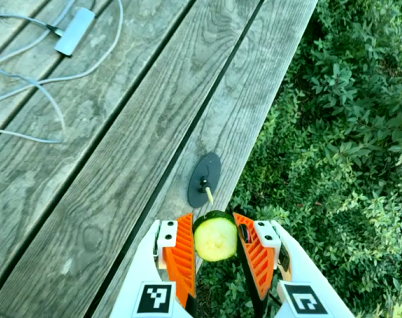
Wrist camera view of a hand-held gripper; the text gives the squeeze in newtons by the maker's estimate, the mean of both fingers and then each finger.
{"total": 9.3, "left": 9.3, "right": 9.2}